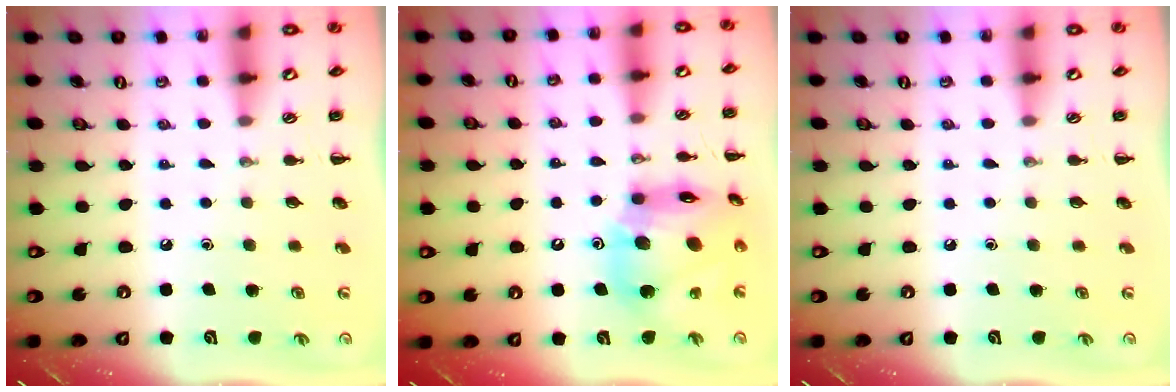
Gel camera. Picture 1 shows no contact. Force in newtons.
{"total": 18.3, "press": 18.0, "slide": 3.6}
{"total": 0.0}